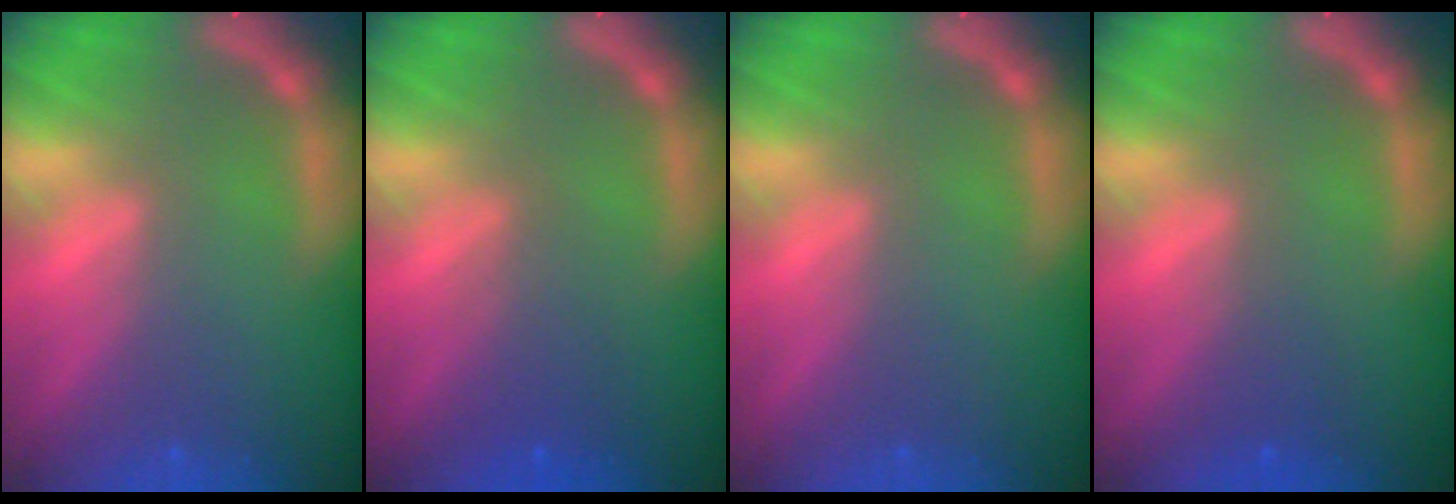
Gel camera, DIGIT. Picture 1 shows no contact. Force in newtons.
{"total": 2.5}
{"total": 0.0}
{"total": 1.5}